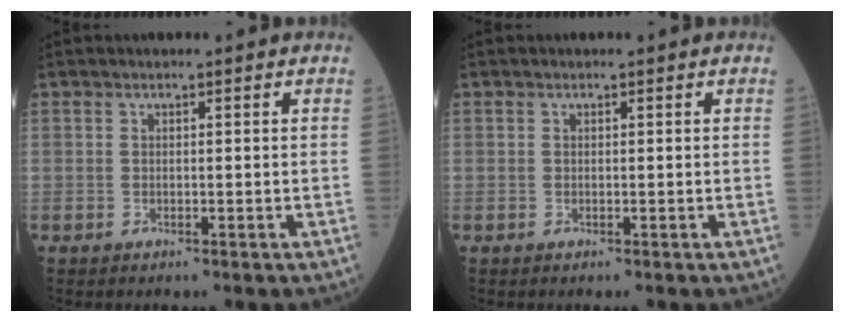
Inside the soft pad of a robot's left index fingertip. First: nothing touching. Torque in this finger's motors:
{"motor_torque": [0.12, 0.12, 0.02, 0.01]}